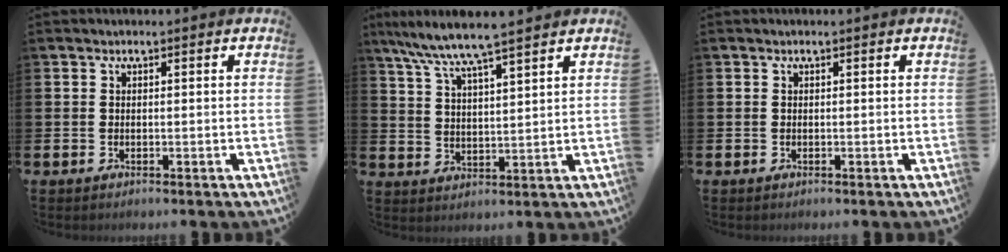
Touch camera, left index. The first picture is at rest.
{"total": 7.0, "force": [6.5, -0.2, 2.7], "torque": [-0.075, -0.032, 0.113]}
{"total": 0.0}